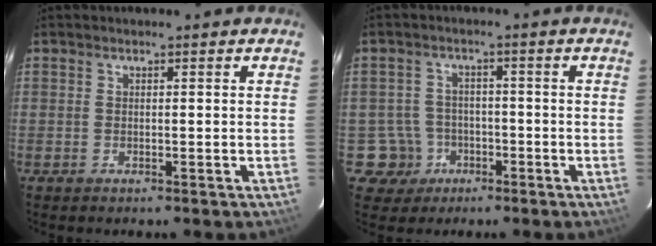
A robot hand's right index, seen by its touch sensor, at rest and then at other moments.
{"total": 5.8, "force": [-2.4, 5.3, 0.0], "torque": [-0.013, 0.025, -0.035]}